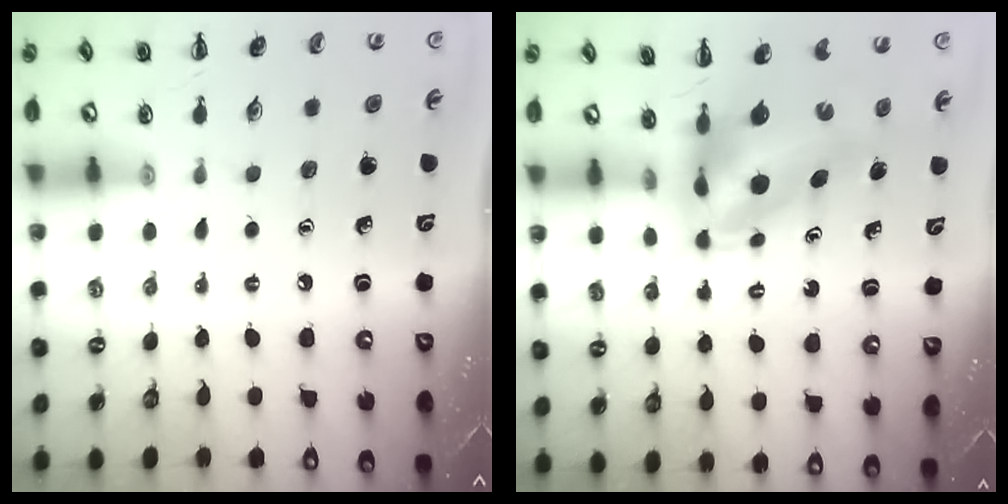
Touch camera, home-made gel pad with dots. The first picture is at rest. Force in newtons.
{"total": 6.5, "press": 6.2, "slide": 2.0}